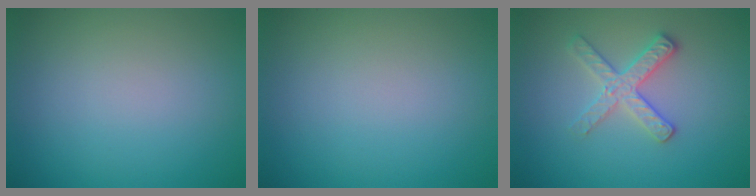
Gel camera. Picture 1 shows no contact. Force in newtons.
{"total": 0.0}
{"total": 2.7, "press": 2.6, "slide": 0.9}